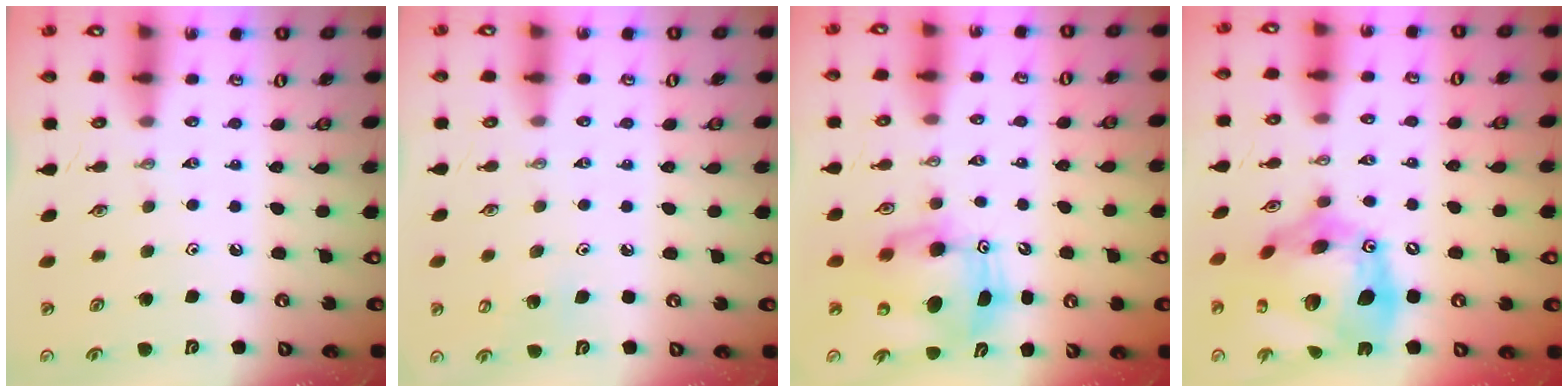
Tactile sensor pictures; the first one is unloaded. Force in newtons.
{"total": 7.0, "press": 6.9, "slide": 0.9}
{"total": 8.8, "press": 8.6, "slide": 1.9}
{"total": 25.3, "press": 25.2, "slide": 3.0}